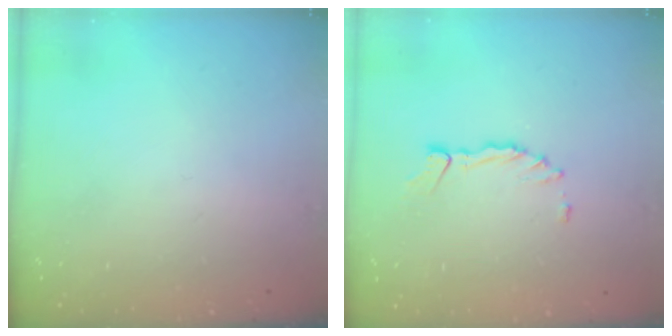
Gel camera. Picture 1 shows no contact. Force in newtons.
{"total": 1.5, "press": 1.5, "slide": 0.3}